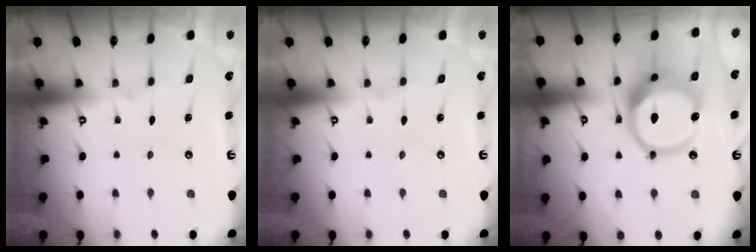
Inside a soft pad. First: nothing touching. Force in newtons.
{"total": 0.0}
{"total": 17.2, "press": 17.0, "slide": 2.2}